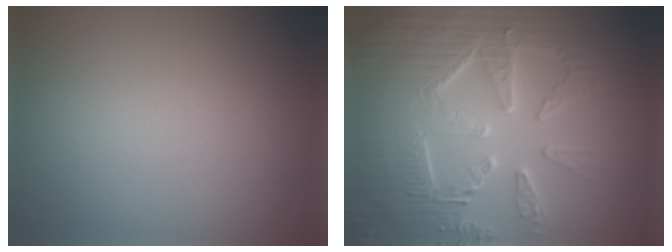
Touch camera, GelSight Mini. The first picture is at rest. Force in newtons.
{"total": 10.0, "press": 6.7, "slide": 7.5}